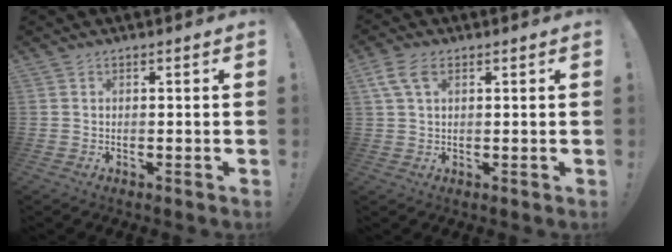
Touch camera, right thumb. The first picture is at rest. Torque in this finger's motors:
{"motor_torque": [0.01, 0.01, 0.29, -0.19, 0.00]}